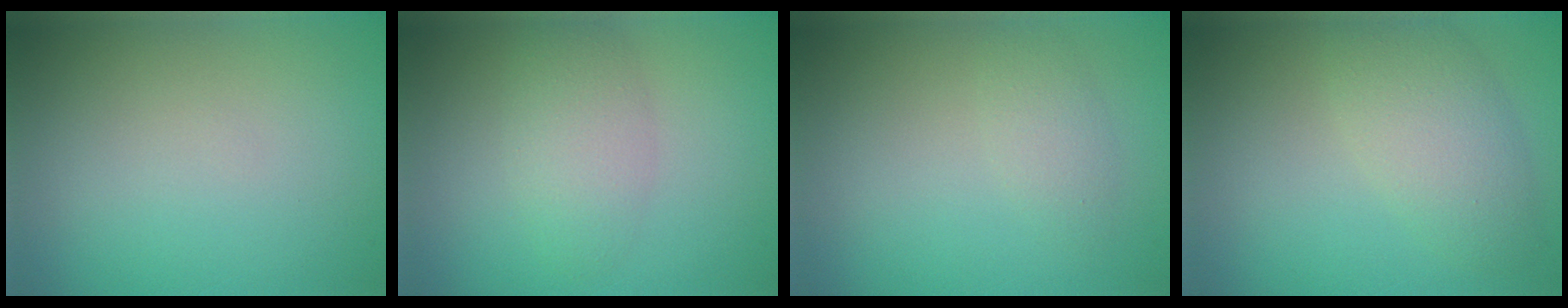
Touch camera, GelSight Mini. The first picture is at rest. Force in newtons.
{"total": 3.1, "press": 3.1, "slide": 0.1}
{"total": 1.6, "press": 1.6, "slide": 0.1}
{"total": 4.3, "press": 4.3, "slide": 0.0}